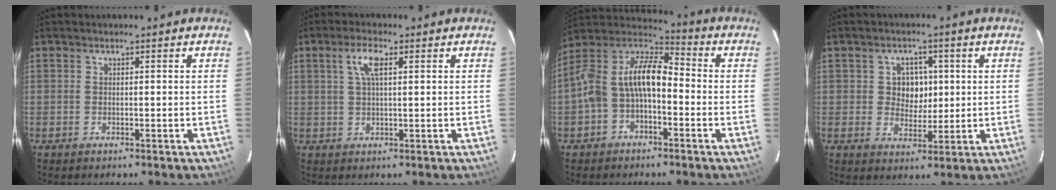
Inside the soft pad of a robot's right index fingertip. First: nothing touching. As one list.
[{"total": 4.4, "force": [1.6, 1.5, 3.8], "torque": [-0.075, 0.009, 0.031]}, {"total": 12.9, "force": [-2.1, 7.3, 10.5], "torque": [-0.207, 0.027, -0.044]}, {"total": 5.3, "force": [0.7, 4.7, 2.5], "torque": [-0.039, 0.010, 0.016]}]